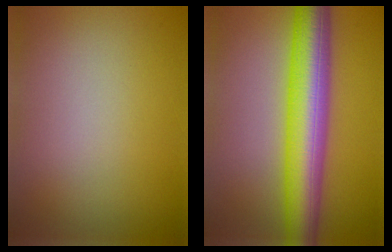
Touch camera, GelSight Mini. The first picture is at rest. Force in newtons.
{"total": 9.7, "press": 9.7, "slide": 0.2}